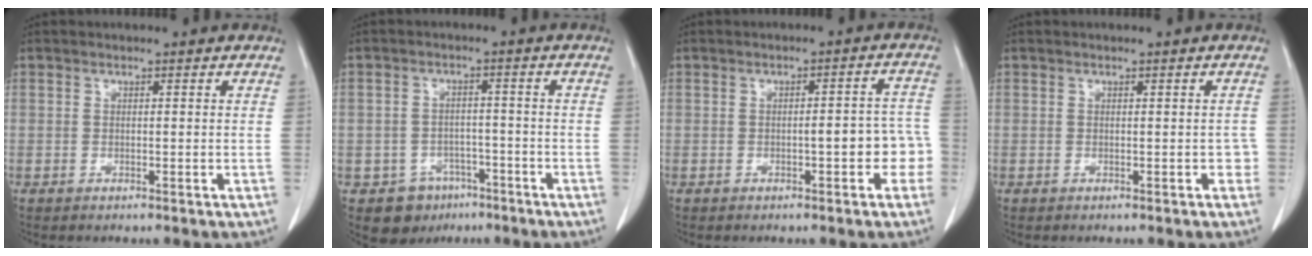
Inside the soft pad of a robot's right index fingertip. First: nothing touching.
{"total": 6.2, "force": [-3.5, 5.1, 0.7], "torque": [-0.004, 0.014, -0.044]}
{"total": 5.5, "force": [-1.6, 1.7, 4.9], "torque": [-0.052, 0.026, -0.020]}
{"total": 1.2, "force": [-0.3, 0.9, 0.8], "torque": [-0.002, 0.010, -0.003]}